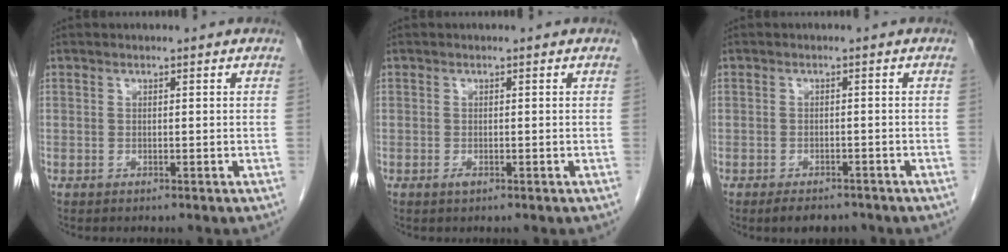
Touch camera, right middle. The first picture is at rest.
{"total": 0.7, "force": [-0.4, 0.3, 0.5], "torque": [-0.011, -0.001, -0.005]}
{"total": 4.2, "force": [-3.4, 1.8, 1.8], "torque": [-0.026, -0.004, -0.045]}